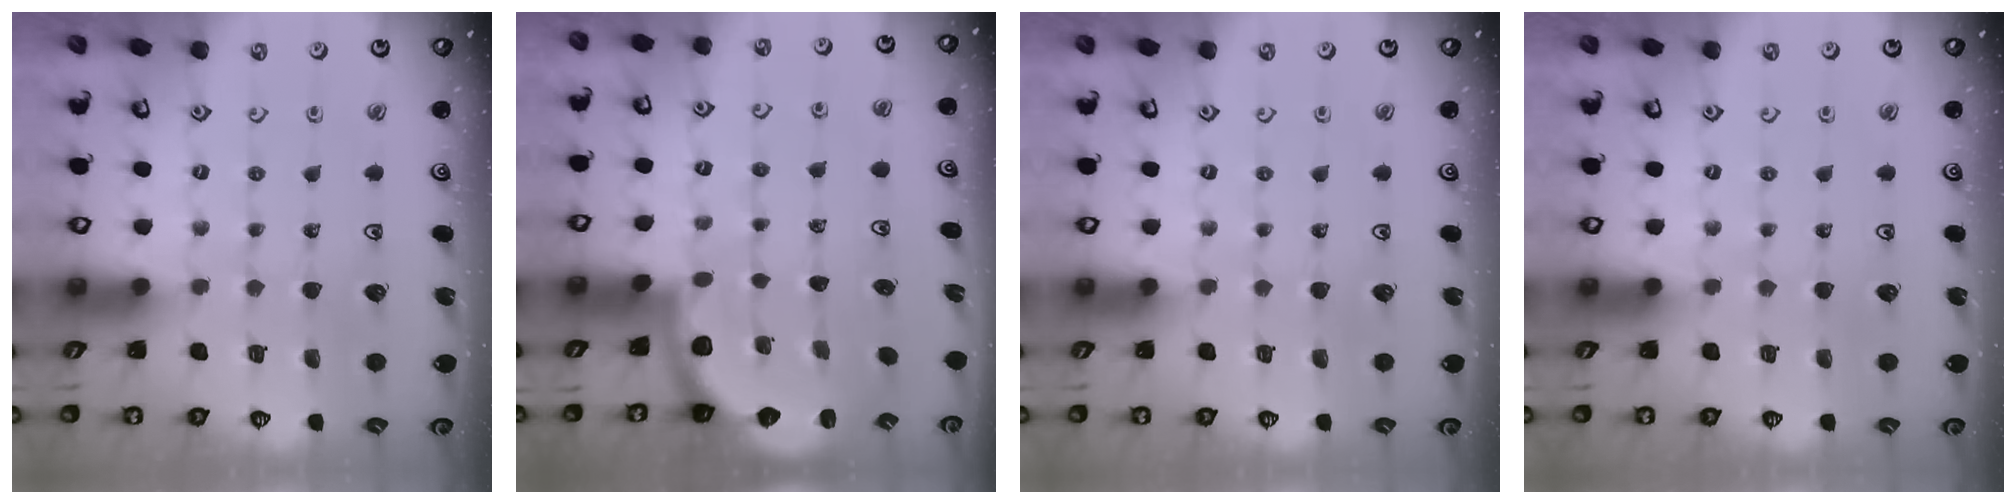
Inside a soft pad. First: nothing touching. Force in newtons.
{"total": 2.6, "press": 2.3, "slide": 1.2}
{"total": 0.0}
{"total": 0.0}